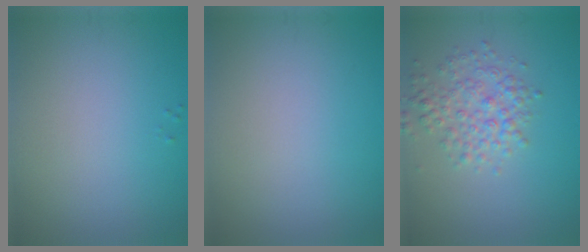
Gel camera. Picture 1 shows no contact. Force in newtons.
{"total": 0.0}
{"total": 3.4, "press": 3.4, "slide": 0.1}